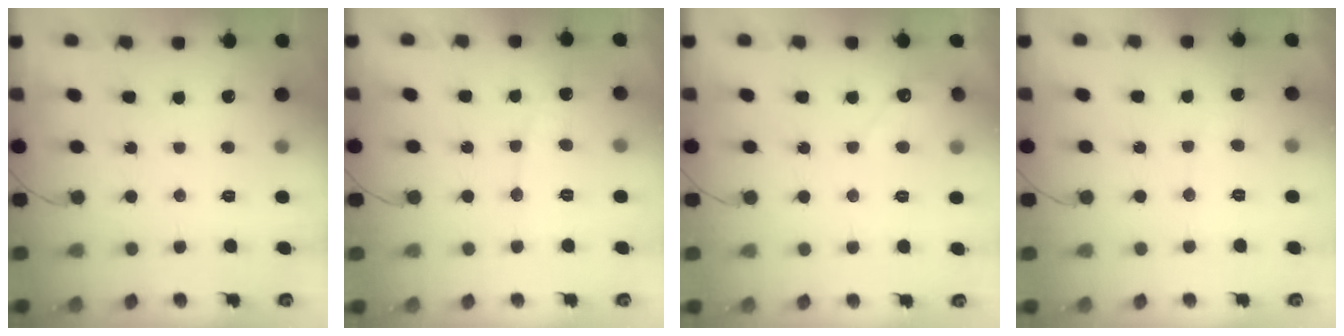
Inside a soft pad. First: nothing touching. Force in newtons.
{"total": 5.8, "press": 5.8, "slide": 0.4}
{"total": 4.4, "press": 4.4, "slide": 0.3}
{"total": 3.9, "press": 3.9, "slide": 0.2}